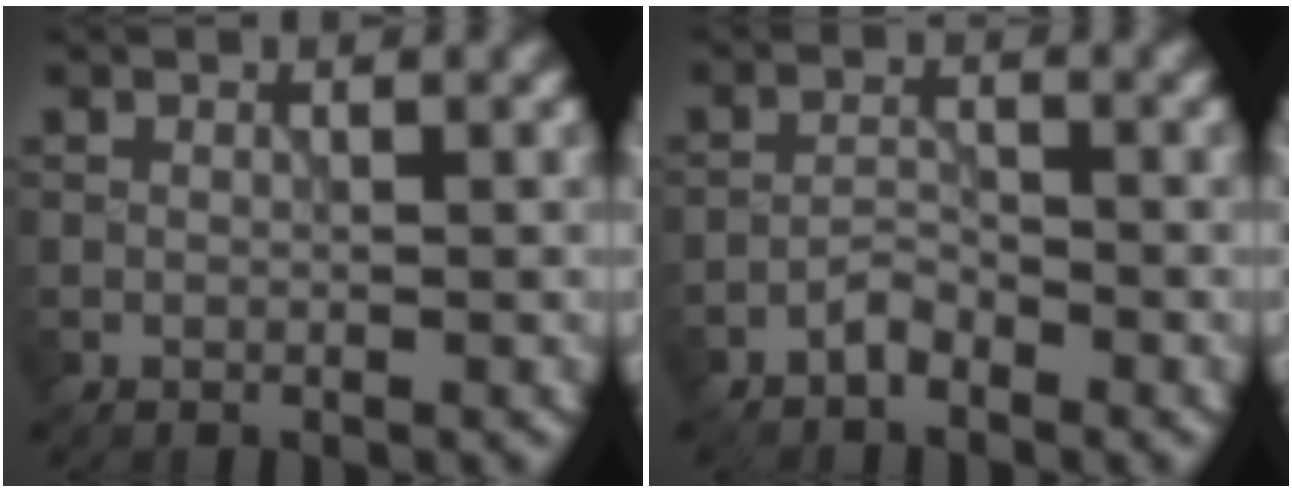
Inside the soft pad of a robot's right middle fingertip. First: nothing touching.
{"total": 1.5, "force": [-1.3, 0.4, 0.7], "torque": [-0.011, 0.006, -0.029]}